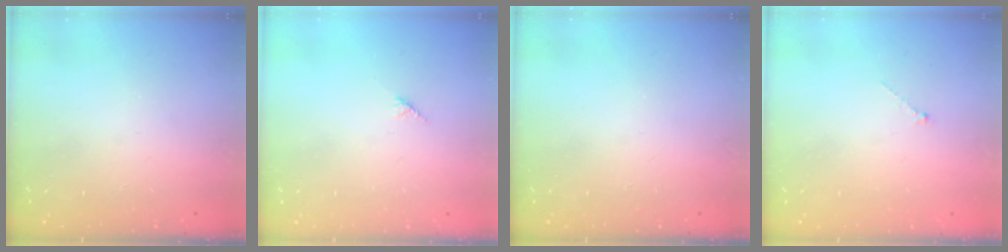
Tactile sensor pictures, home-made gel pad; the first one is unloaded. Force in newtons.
{"total": 2.7, "press": 2.7, "slide": 0.2}
{"total": 0.0}
{"total": 0.0}